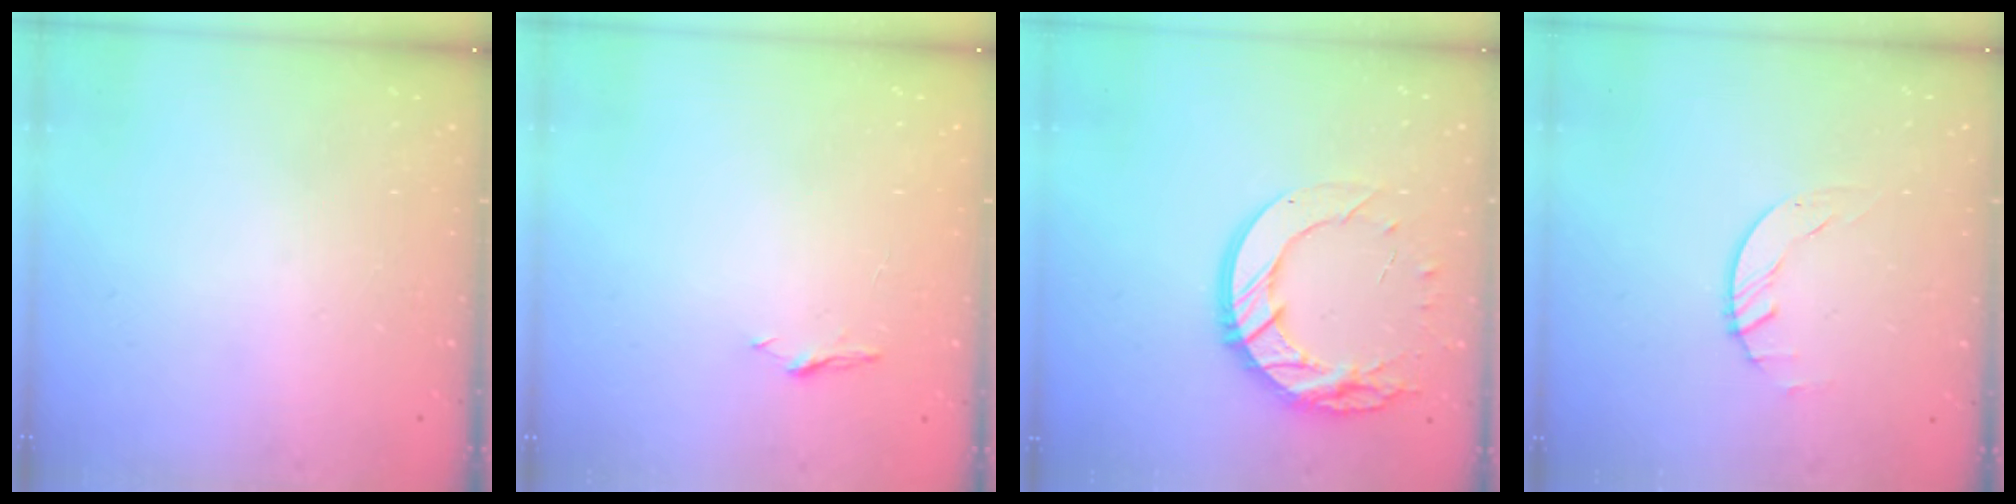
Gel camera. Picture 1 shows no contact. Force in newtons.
{"total": 3.7, "press": 3.7, "slide": 0.5}
{"total": 16.8, "press": 16.8, "slide": 1.2}
{"total": 1.7, "press": 1.7, "slide": 0.1}